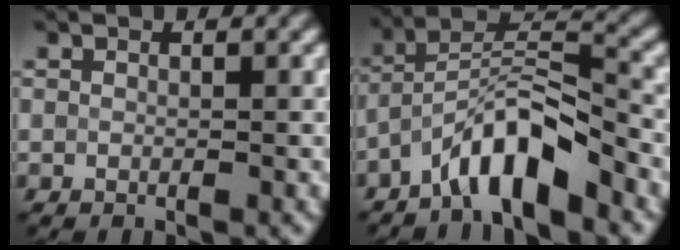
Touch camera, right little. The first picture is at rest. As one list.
[{"total": 6.7, "force": [-4.6, 1.7, 4.5], "torque": [-0.081, 0.014, -0.086]}]